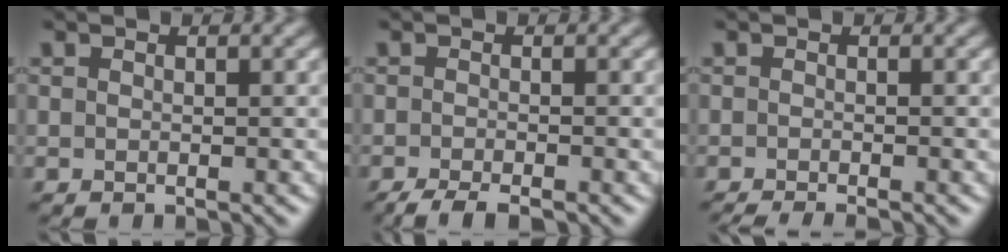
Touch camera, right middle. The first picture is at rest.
{"total": 3.0, "force": [-2.4, 0.6, 1.7], "torque": [-0.032, -0.006, -0.044]}
{"total": 2.4, "force": [-1.9, 0.3, 1.4], "torque": [-0.014, -0.004, -0.034]}